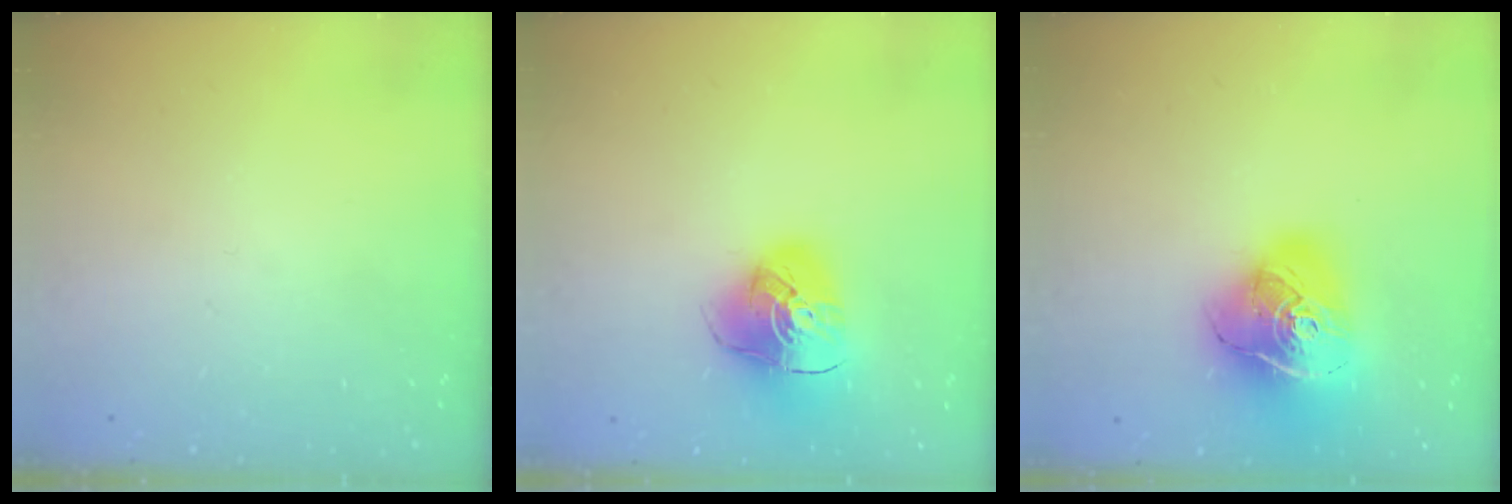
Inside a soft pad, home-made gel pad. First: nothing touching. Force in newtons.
{"total": 12.2, "press": 12.1, "slide": 1.6}
{"total": 22.2, "press": 22.0, "slide": 2.8}